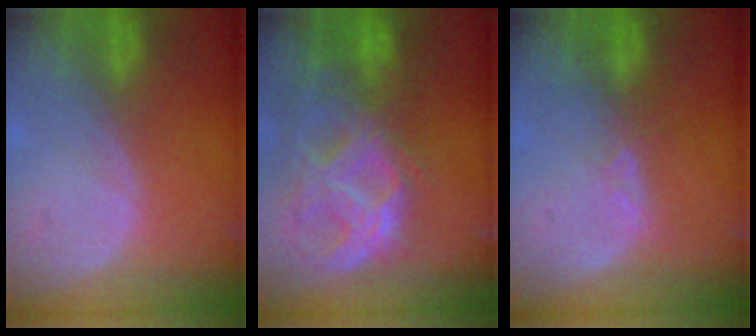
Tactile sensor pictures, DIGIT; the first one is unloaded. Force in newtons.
{"total": 11.2, "press": 9.4, "slide": 6.1}
{"total": 1.6, "press": 1.5, "slide": 0.7}